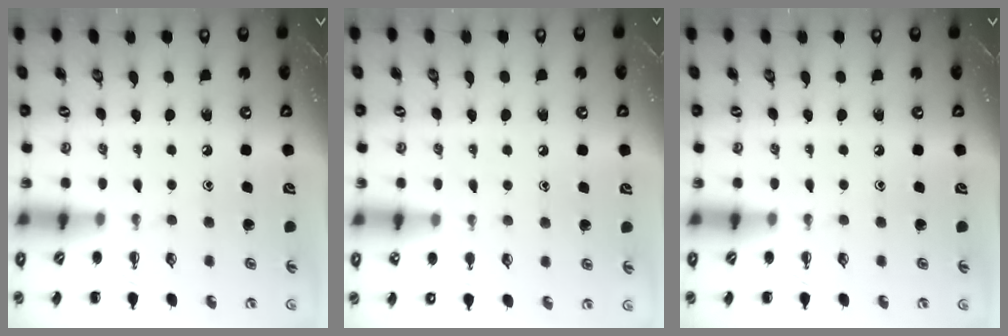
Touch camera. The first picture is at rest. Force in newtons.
{"total": 5.4, "press": 5.2, "slide": 1.5}
{"total": 0.0}